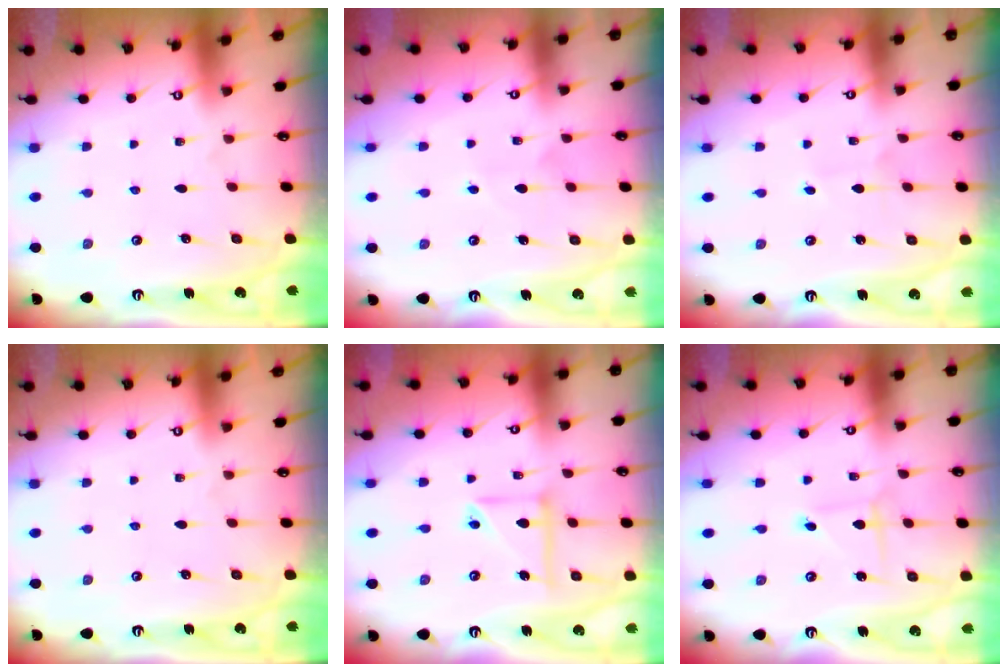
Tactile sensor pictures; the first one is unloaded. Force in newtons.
{"total": 4.3, "press": 4.3, "slide": 0.3}
{"total": 1.6, "press": 1.6, "slide": 0.1}
{"total": 0.0}
{"total": 9.6, "press": 9.6, "slide": 0.8}
{"total": 1.3, "press": 1.3, "slide": 0.1}